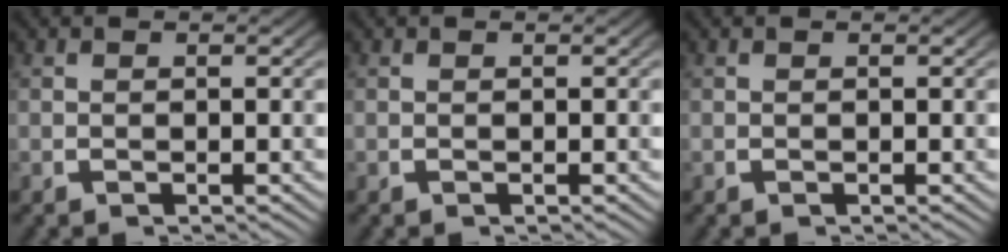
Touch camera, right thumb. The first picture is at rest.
{"total": 0.0}
{"total": 0.0}